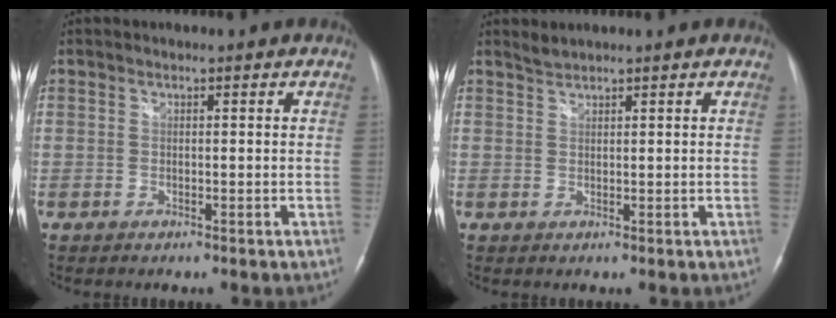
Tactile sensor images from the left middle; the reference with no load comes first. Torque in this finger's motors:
{"motor_torque": [0.12, 0.02, -0.05, 0.00]}